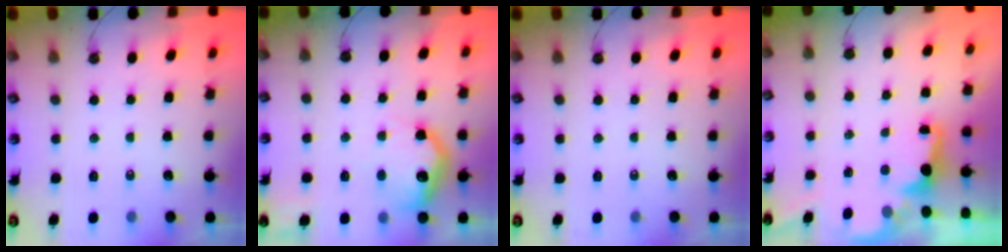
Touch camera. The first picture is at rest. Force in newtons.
{"total": 13.9, "press": 13.8, "slide": 0.9}
{"total": 0.0}
{"total": 2.1, "press": 2.0, "slide": 0.8}